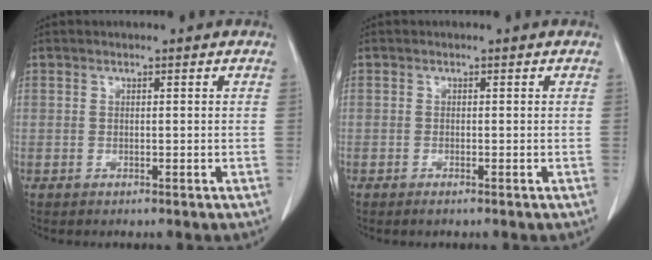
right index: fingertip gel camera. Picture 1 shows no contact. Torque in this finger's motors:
{"motor_torque": [0.08, -0.03, 0.00, 0.01]}